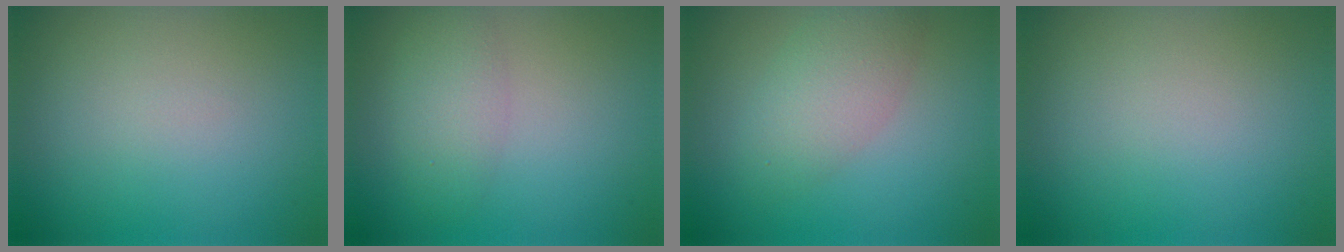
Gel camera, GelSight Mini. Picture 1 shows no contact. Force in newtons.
{"total": 2.8, "press": 2.8, "slide": 0.1}
{"total": 2.7, "press": 2.7, "slide": 0.2}
{"total": 0.0}